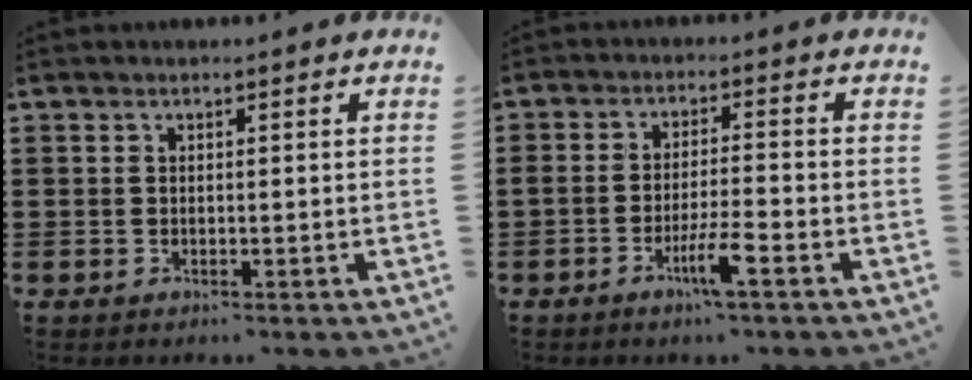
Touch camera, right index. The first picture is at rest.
{"total": 5.2, "force": [-2.9, 0.2, 4.3], "torque": [-0.083, -0.011, -0.054]}